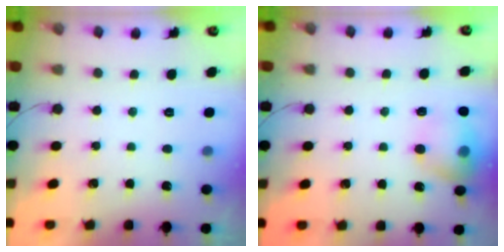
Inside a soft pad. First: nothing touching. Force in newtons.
{"total": 12.8, "press": 12.7, "slide": 1.7}